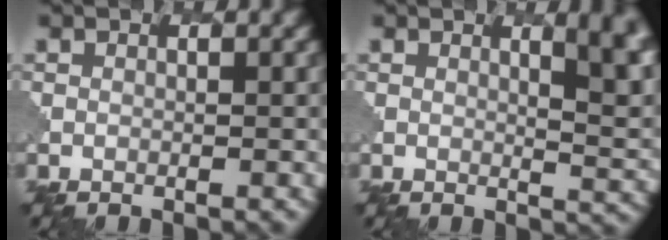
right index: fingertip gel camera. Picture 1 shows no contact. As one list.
[{"total": 5.8, "force": [2.3, 2.4, 4.8], "torque": [-0.028, -0.002, 0.028]}]